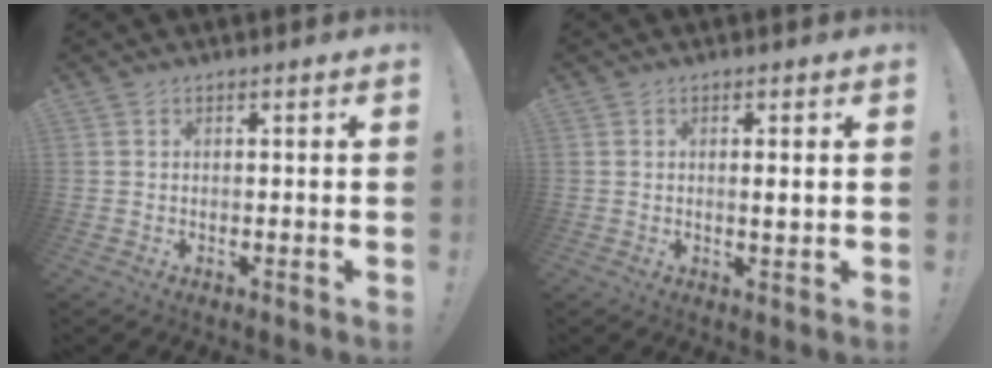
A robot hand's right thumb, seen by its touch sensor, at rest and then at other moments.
{"total": 1.9, "force": [0.2, 0.1, 1.9], "torque": [-0.023, -0.008, -0.001]}